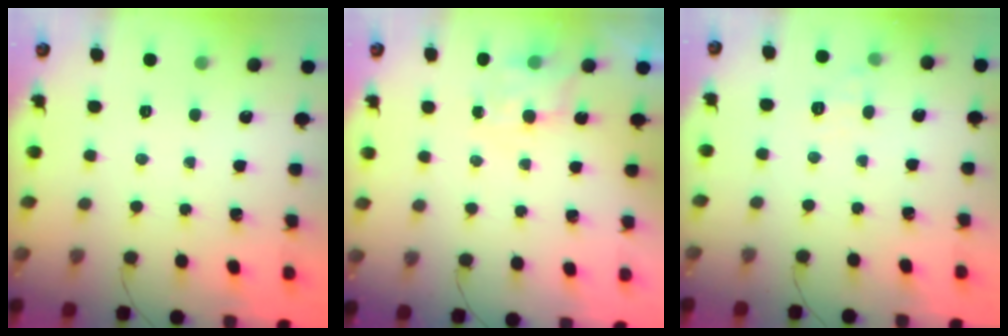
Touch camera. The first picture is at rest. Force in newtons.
{"total": 5.7, "press": 5.6, "slide": 1.2}
{"total": 7.4, "press": 7.2, "slide": 1.8}